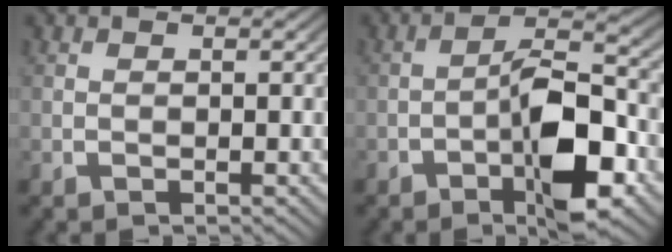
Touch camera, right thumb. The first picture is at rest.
{"total": 8.2, "force": [-1.8, 4.1, 6.9], "torque": [-0.115, -0.016, -0.030]}